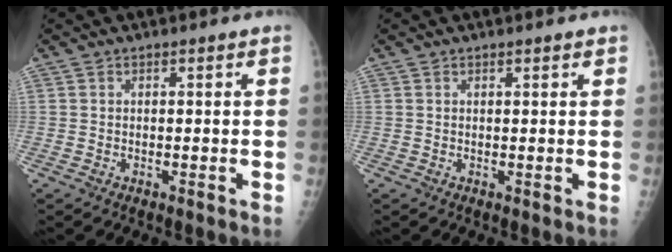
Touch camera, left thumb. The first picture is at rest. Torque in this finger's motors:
{"motor_torque": [-0.21, 0.02, -0.33, -0.13, 0.04]}